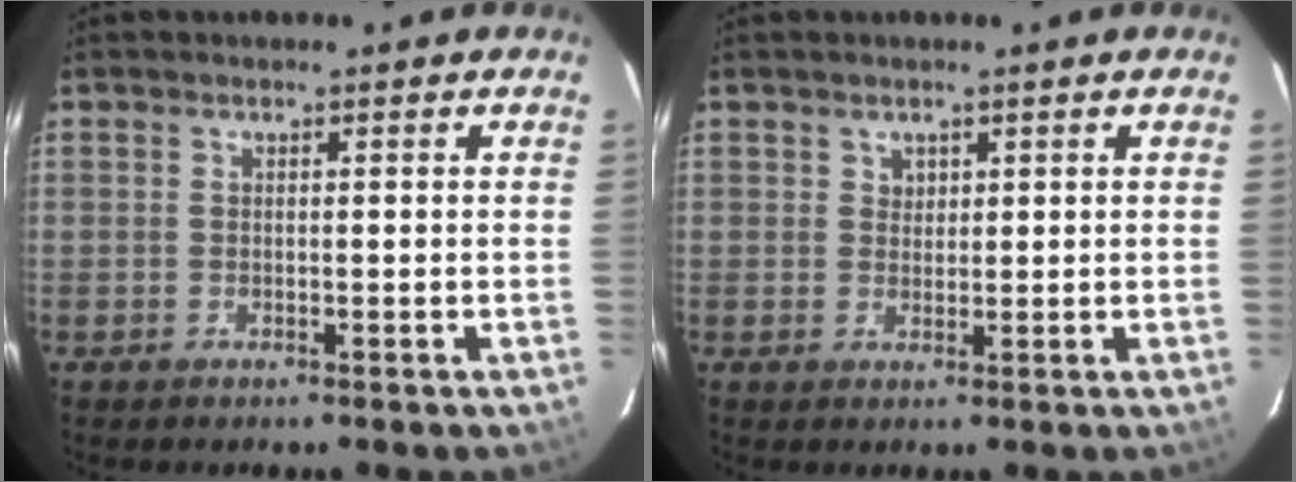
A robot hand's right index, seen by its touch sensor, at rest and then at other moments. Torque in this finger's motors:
{"motor_torque": [-0.18, -0.03, -0.02, 0.00]}